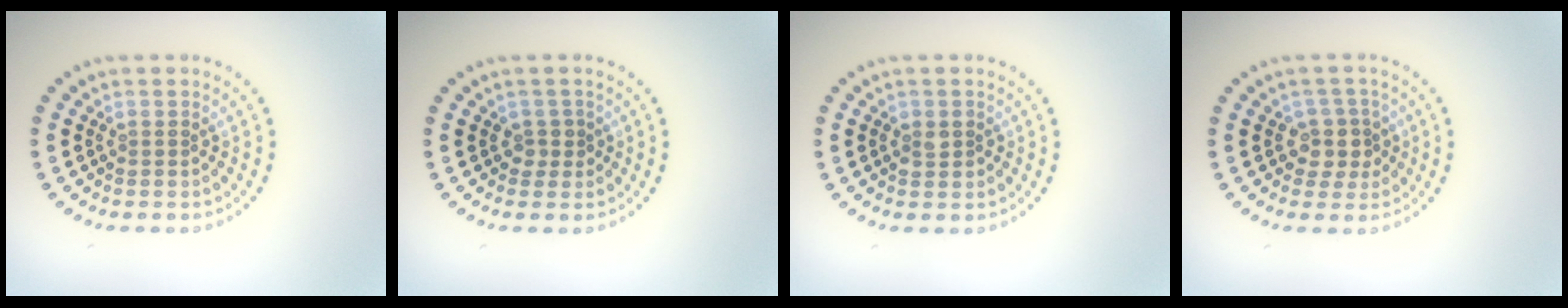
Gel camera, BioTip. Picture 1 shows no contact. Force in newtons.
{"total": 1.3, "press": 1.0, "slide": 0.8}
{"total": 1.4, "press": 1.4, "slide": 0.2}
{"total": 2.5, "press": 2.0, "slide": 1.4}